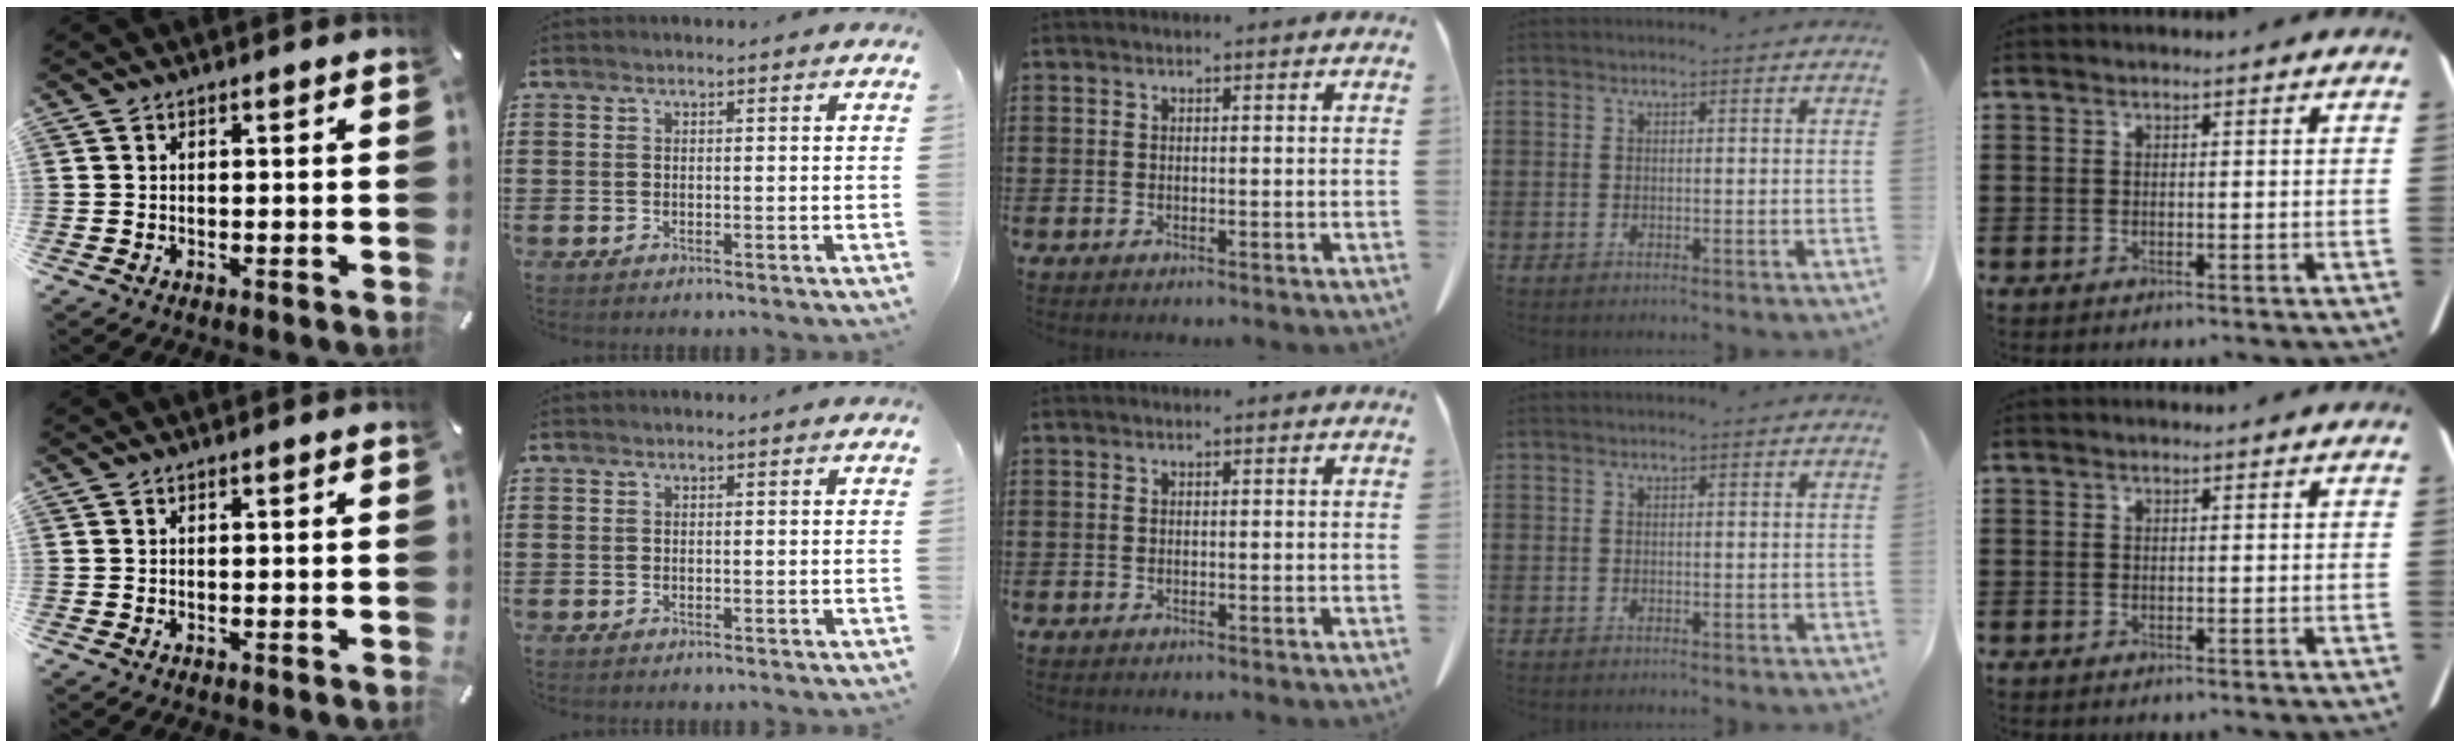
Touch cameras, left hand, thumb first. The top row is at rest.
{}